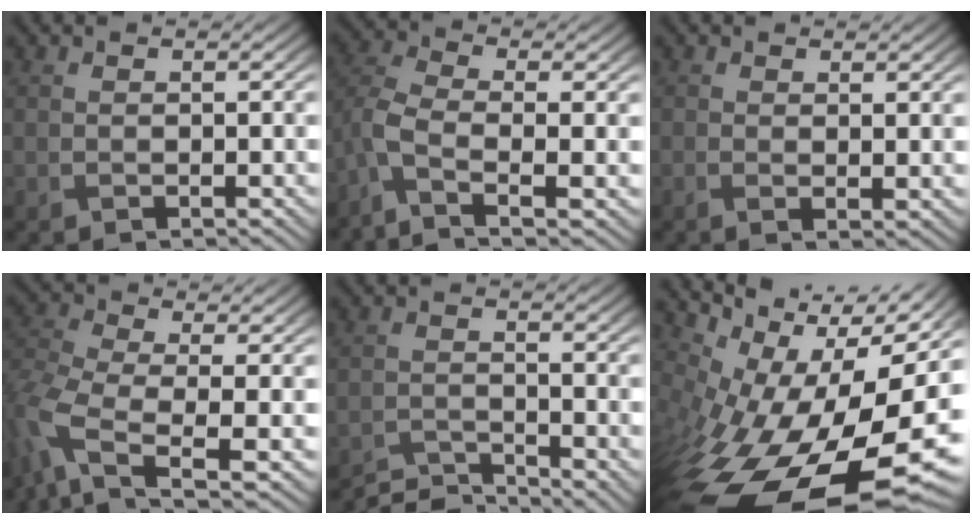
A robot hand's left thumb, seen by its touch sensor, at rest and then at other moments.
{"total": 5.3, "force": [-2.9, 1.4, 4.3], "torque": [-0.099, 0.001, -0.073]}
{"total": 1.2, "force": [0.8, 0.1, 0.9], "torque": [-0.017, 0.005, 0.006]}
{"total": 7.2, "force": [-2.9, 2.9, 5.9], "torque": [-0.153, -0.017, -0.068]}
{"total": 4.4, "force": [-4.1, 0.6, 1.5], "torque": [-0.039, -0.002, -0.077]}
{"total": 15.9, "force": [-3.1, 7.8, 13.5], "torque": [-0.253, -0.026, -0.043]}